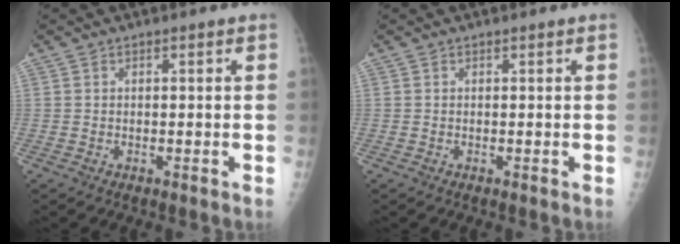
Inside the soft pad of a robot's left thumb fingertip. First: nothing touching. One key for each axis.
{"total": 0.0}